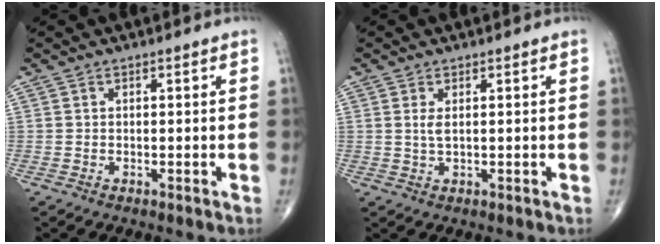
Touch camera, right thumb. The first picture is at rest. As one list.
[{"total": 2.1, "force": [0.6, 0.8, 1.9], "torque": [-0.042, -0.003, 0.017]}]